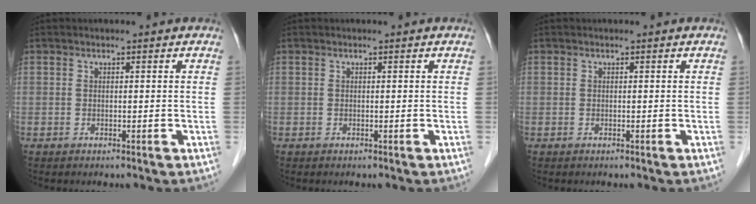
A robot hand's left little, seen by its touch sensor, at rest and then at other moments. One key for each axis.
{"total": 0.0}
{"total": 0.0}